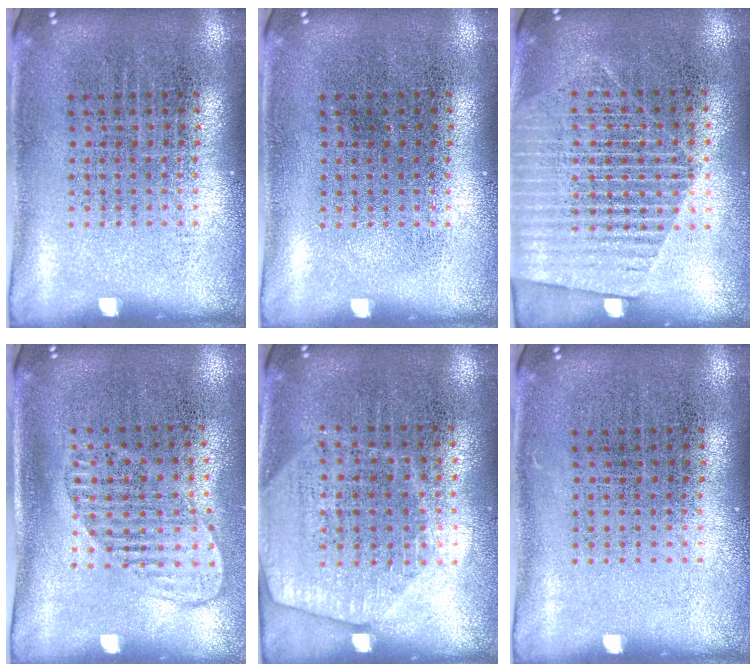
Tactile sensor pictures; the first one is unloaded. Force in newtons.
{"total": 0.0}
{"total": 1.7, "press": 1.5, "slide": 0.8}
{"total": 1.4, "press": 1.2, "slide": 0.8}
{"total": 1.7, "press": 1.6, "slide": 0.8}
{"total": 0.0}